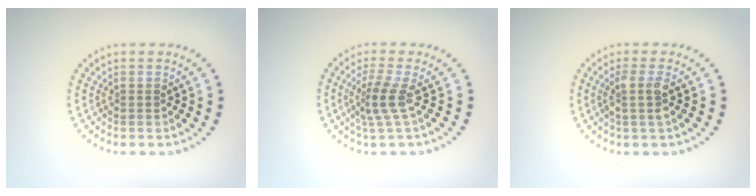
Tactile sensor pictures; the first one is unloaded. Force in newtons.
{"total": 2.6, "press": 1.8, "slide": 1.8}
{"total": 2.2, "press": 1.7, "slide": 1.4}